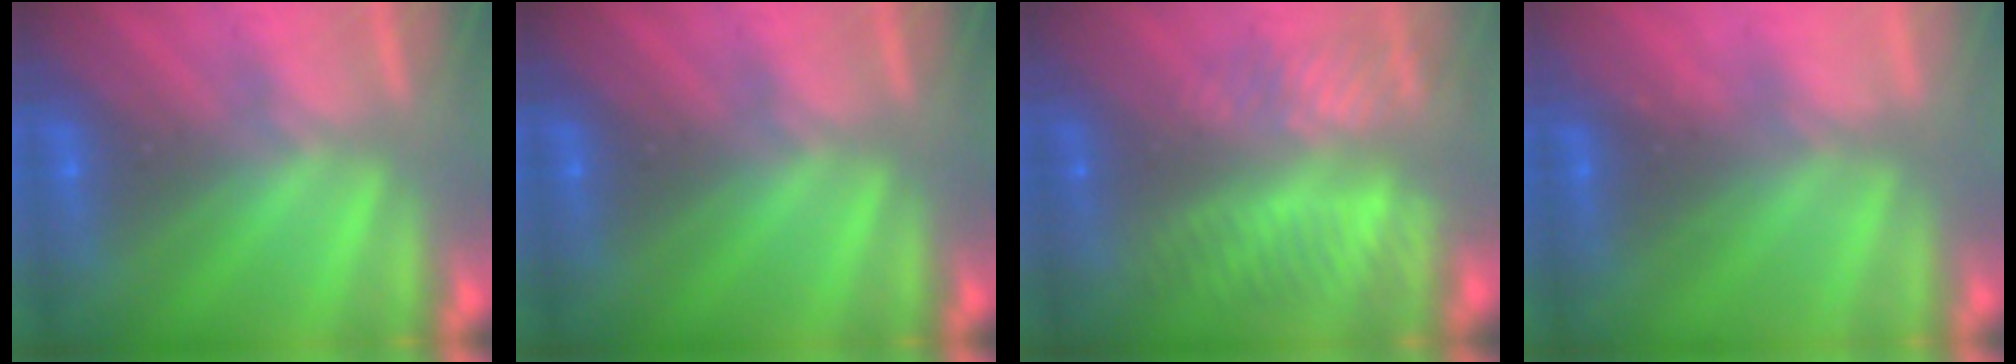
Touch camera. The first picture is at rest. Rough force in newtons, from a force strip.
{"total": 0.0}
{"total": 8.3}
{"total": 2.2}